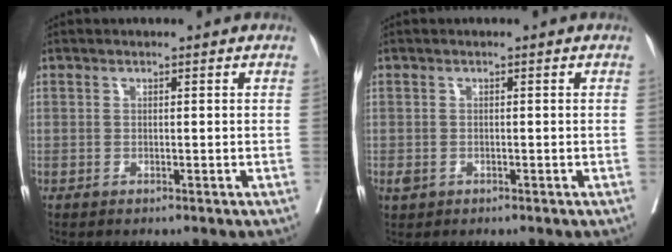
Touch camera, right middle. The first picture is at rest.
{"total": 1.3, "force": [-0.5, 1.0, 0.5], "torque": [-0.011, 0.002, -0.004]}